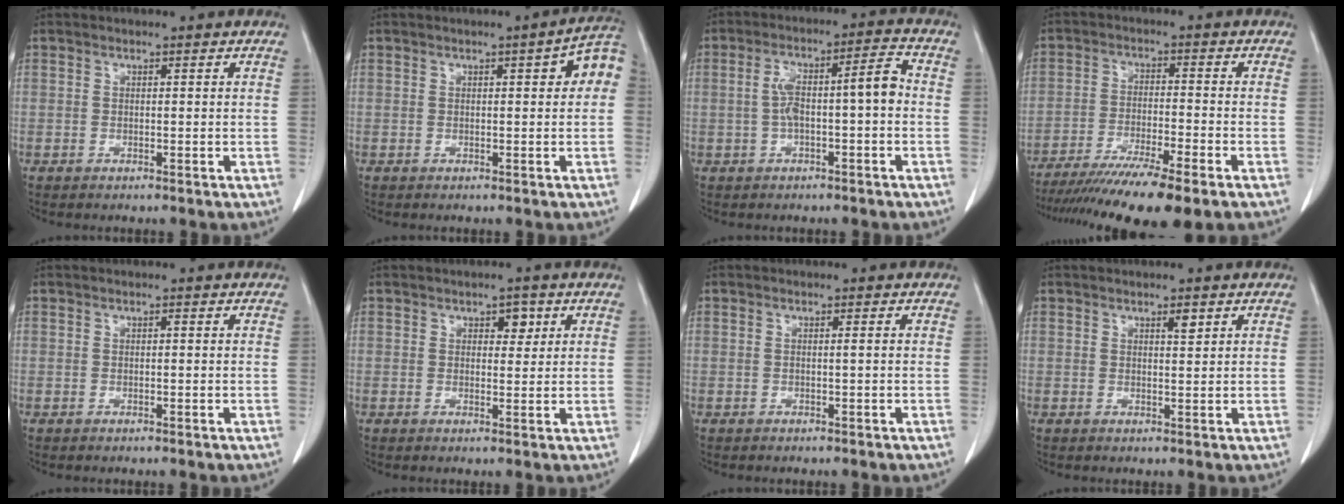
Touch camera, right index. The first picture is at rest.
{"total": 4.6, "force": [0.9, 1.1, 4.3], "torque": [-0.050, 0.015, 0.005]}
{"total": 8.0, "force": [-0.6, 1.5, 7.8], "torque": [-0.141, 0.035, -0.009]}
{"total": 15.0, "force": [-11.6, 0.4, 9.5], "torque": [-0.151, -0.037, -0.187]}
{"total": 0.0}
{"total": 2.4, "force": [1.1, 1.4, 1.6], "torque": [-0.017, 0.003, 0.015]}
{"total": 0.5, "force": [0.0, -0.2, 0.5], "torque": [-0.007, 0.000, -0.001]}
{"total": 1.4, "force": [0.8, 0.3, 1.1], "torque": [-0.019, -0.004, 0.013]}